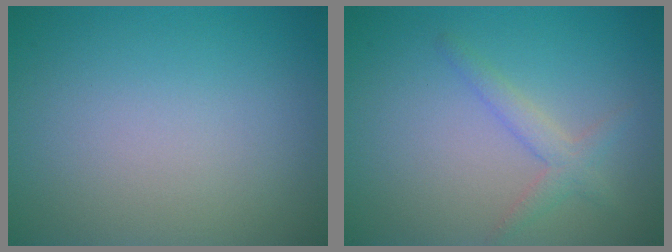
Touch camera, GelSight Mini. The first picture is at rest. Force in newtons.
{"total": 2.0, "press": 2.0, "slide": 0.2}